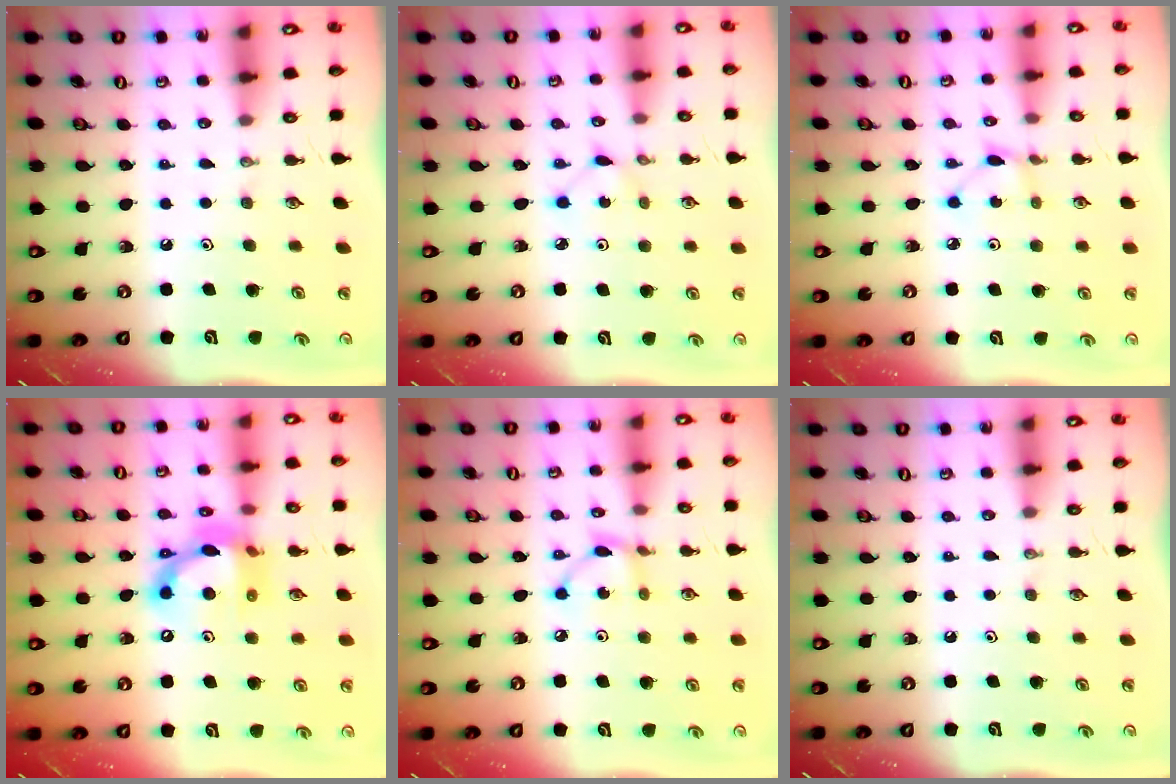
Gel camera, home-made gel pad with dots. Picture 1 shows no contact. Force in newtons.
{"total": 1.1, "press": 1.1, "slide": 0.1}
{"total": 2.1, "press": 2.1, "slide": 0.3}
{"total": 14.4, "press": 14.3, "slide": 0.8}
{"total": 4.1, "press": 4.1, "slide": 0.1}
{"total": 0.0}